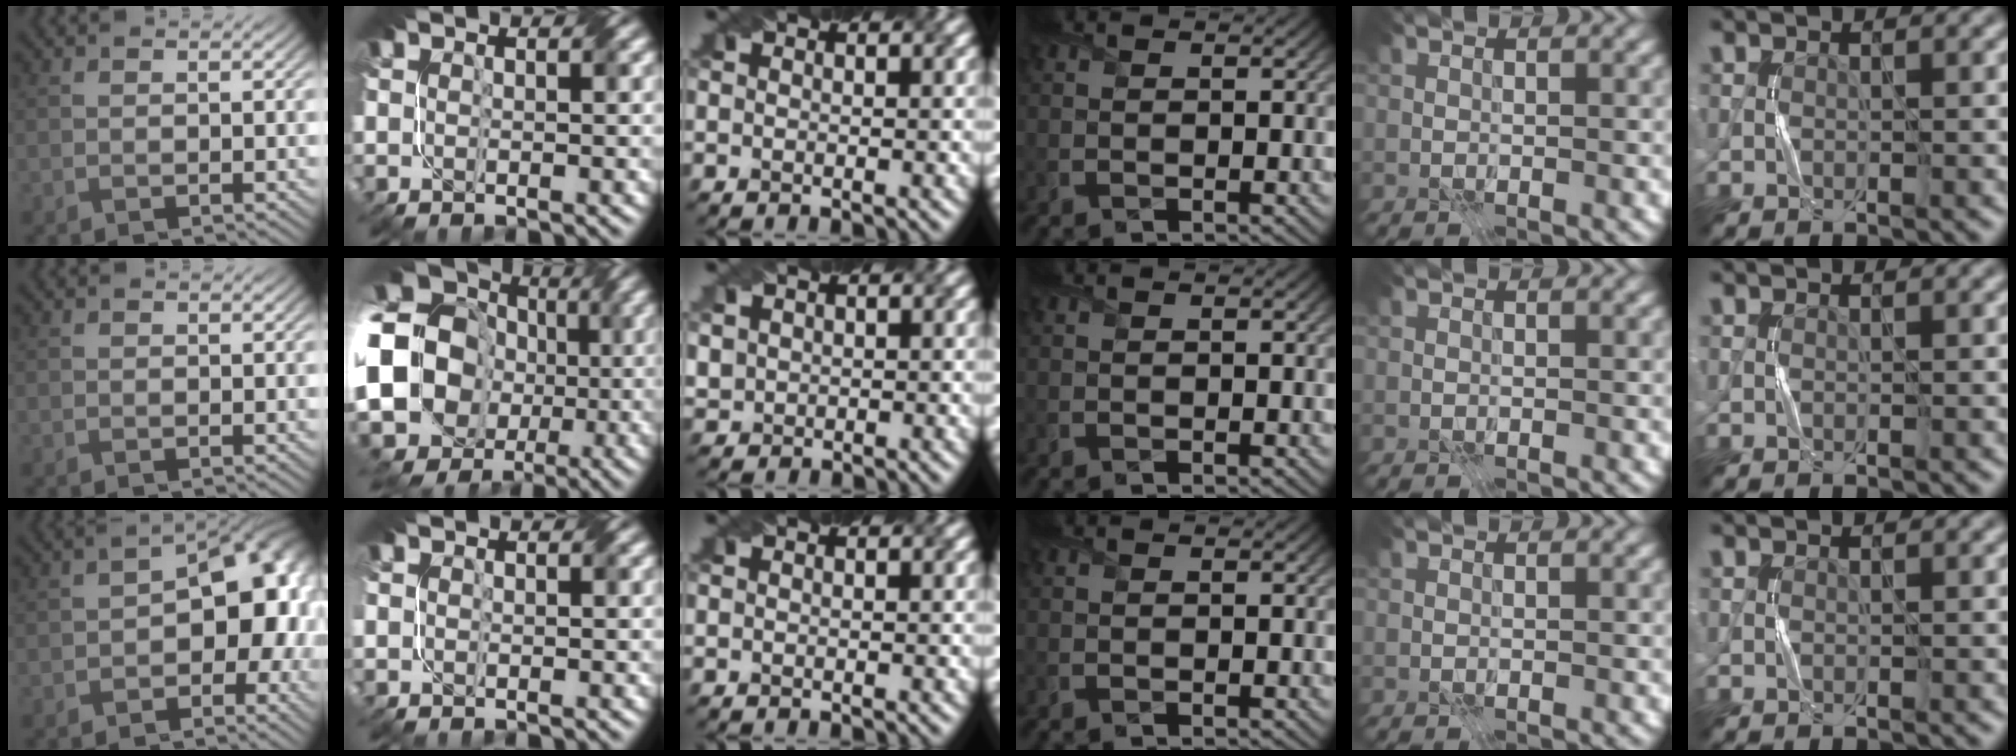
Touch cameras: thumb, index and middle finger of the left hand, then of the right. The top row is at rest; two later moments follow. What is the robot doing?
{"motion": "fold", "object": "paper"}